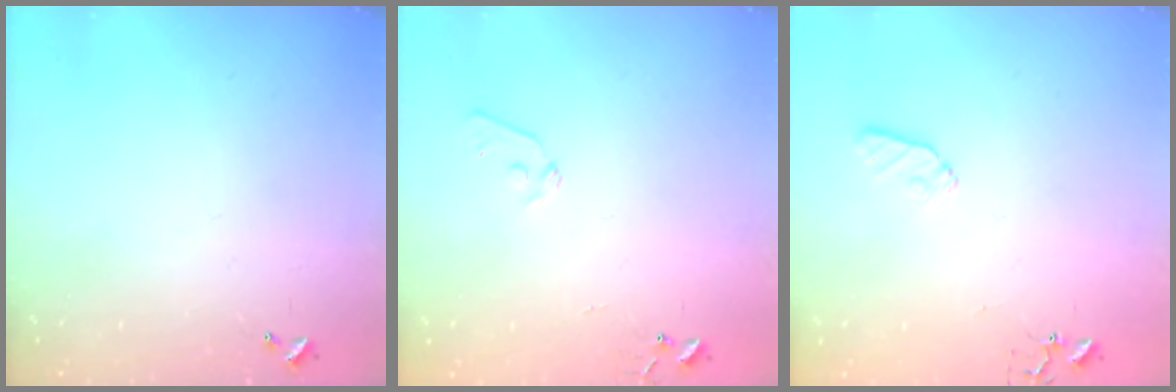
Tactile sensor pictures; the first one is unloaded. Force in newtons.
{"total": 7.2, "press": 7.2, "slide": 0.5}
{"total": 6.1, "press": 6.1, "slide": 0.8}